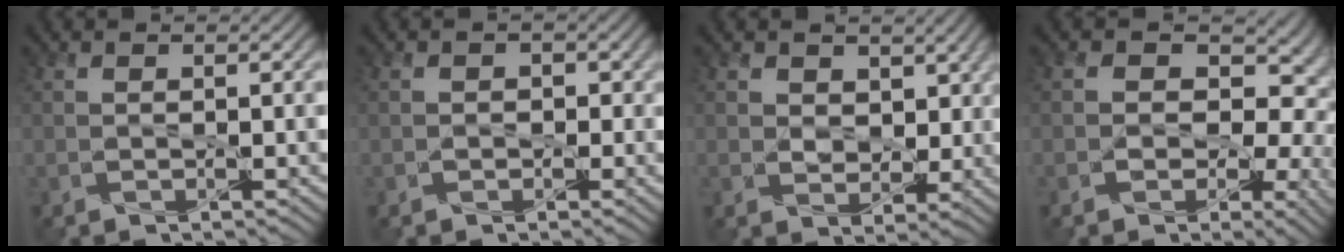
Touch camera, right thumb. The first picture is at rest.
{"total": 2.7, "force": [-0.5, 2.5, 0.9], "torque": [-0.014, 0.010, -0.013]}
{"total": 6.6, "force": [1.5, 4.8, 4.3], "torque": [-0.087, -0.008, 0.020]}
{"total": 10.6, "force": [-1.1, 8.1, 6.8], "torque": [-0.092, 0.000, -0.024]}